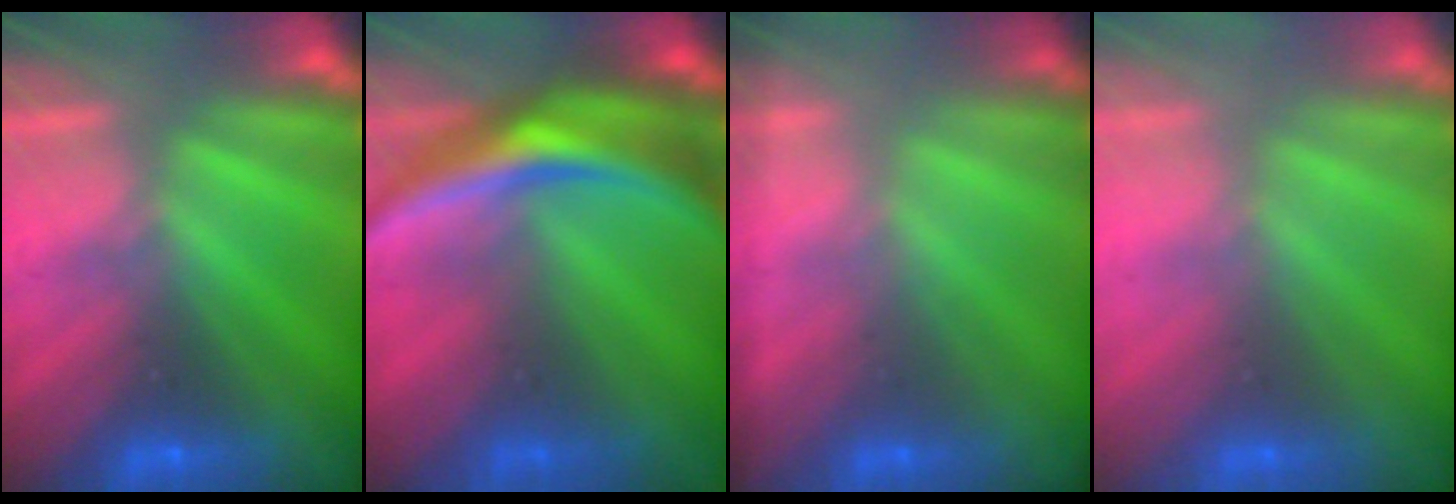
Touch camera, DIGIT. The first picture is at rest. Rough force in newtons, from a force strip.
{"total": 9.3}
{"total": 1.7}
{"total": 2.4}